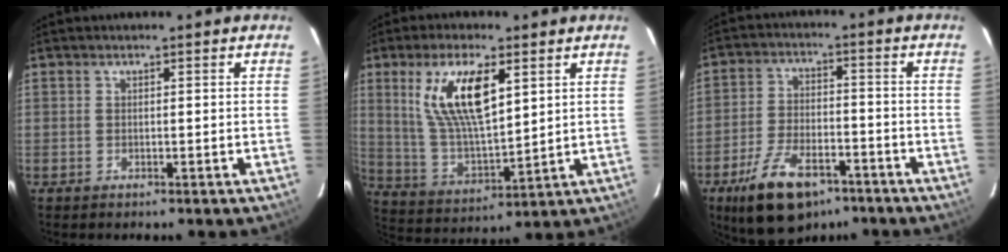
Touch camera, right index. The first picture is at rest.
{"total": 14.0, "force": [5.9, 4.8, 11.8], "torque": [-0.225, 0.002, 0.123]}
{"total": 13.5, "force": [-8.7, 6.3, 8.2], "torque": [-0.174, -0.013, -0.146]}